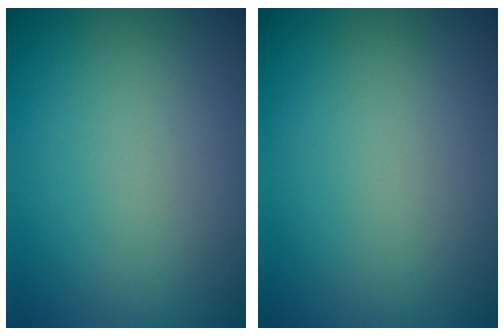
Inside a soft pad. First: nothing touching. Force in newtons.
{"total": 0.0}